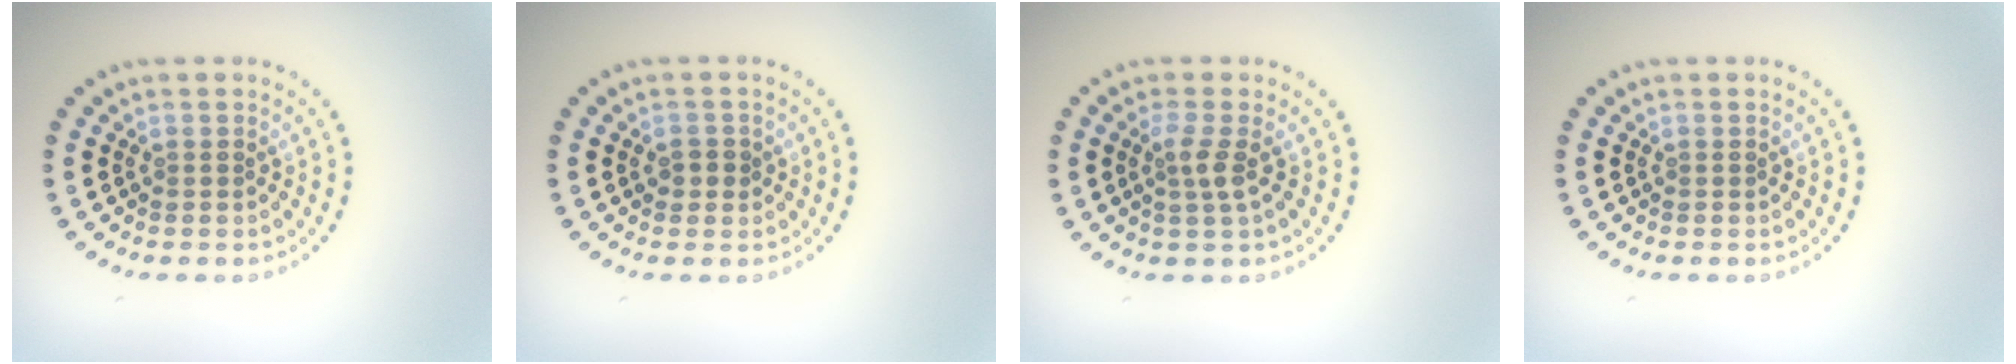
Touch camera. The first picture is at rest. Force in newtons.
{"total": 1.3, "press": 1.2, "slide": 0.5}
{"total": 1.9, "press": 1.4, "slide": 1.2}
{"total": 0.0}